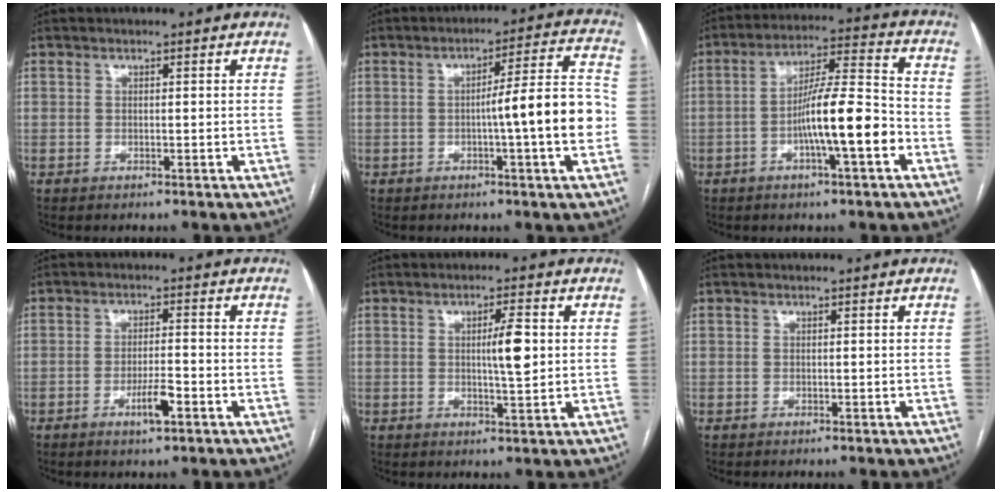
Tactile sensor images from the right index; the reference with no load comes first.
{"total": 10.7, "force": [-1.3, 1.0, 10.6], "torque": [-0.135, 0.031, -0.018]}
{"total": 11.7, "force": [-3.7, 1.0, 11.0], "torque": [-0.190, 0.010, -0.064]}
{"total": 4.3, "force": [-2.1, 0.6, 3.7], "torque": [-0.068, -0.002, -0.036]}
{"total": 4.9, "force": [0.6, 0.5, 4.8], "torque": [-0.077, 0.001, 0.009]}
{"total": 0.0}